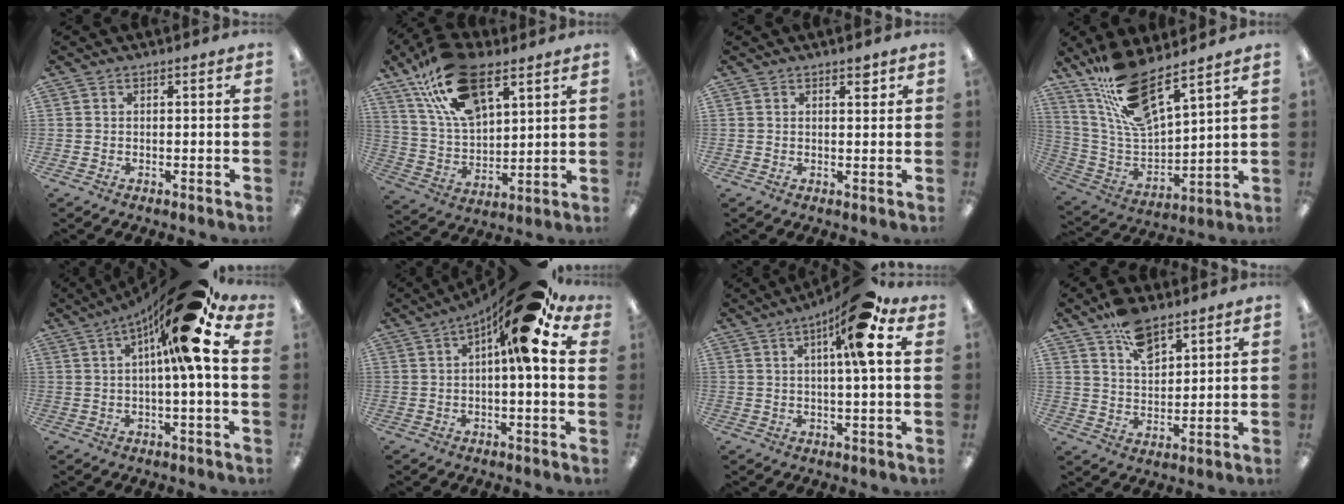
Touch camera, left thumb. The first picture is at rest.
{"total": 19.6, "force": [12.0, 9.8, 12.1], "torque": [-0.222, -0.039, 0.214]}
{"total": 2.2, "force": [1.5, 0.8, 1.4], "torque": [-0.014, -0.006, 0.023]}
{"total": 16.0, "force": [12.6, 3.8, 9.0], "torque": [-0.198, -0.077, 0.226]}
{"total": 18.6, "force": [6.4, 3.6, 17.2], "torque": [-0.278, -0.028, 0.085]}
{"total": 16.7, "force": [6.8, 4.7, 14.5], "torque": [-0.208, -0.032, 0.100]}
{"total": 13.6, "force": [6.2, 2.6, 11.8], "torque": [-0.182, -0.016, 0.090]}
{"total": 9.7, "force": [6.8, 4.8, 5.0], "torque": [-0.076, -0.035, 0.122]}